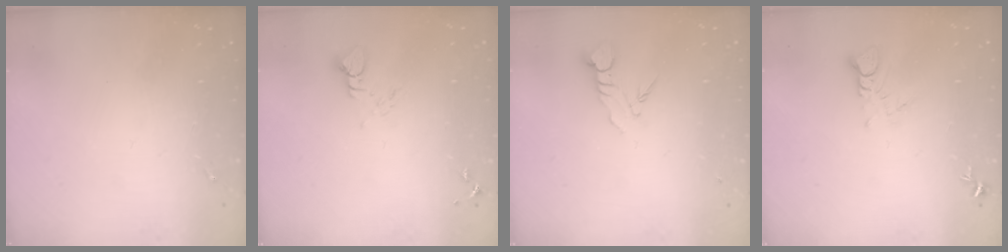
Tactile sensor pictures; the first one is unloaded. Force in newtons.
{"total": 3.7, "press": 3.7, "slide": 0.1}
{"total": 3.8, "press": 3.8, "slide": 0.2}
{"total": 3.5, "press": 3.5, "slide": 0.2}